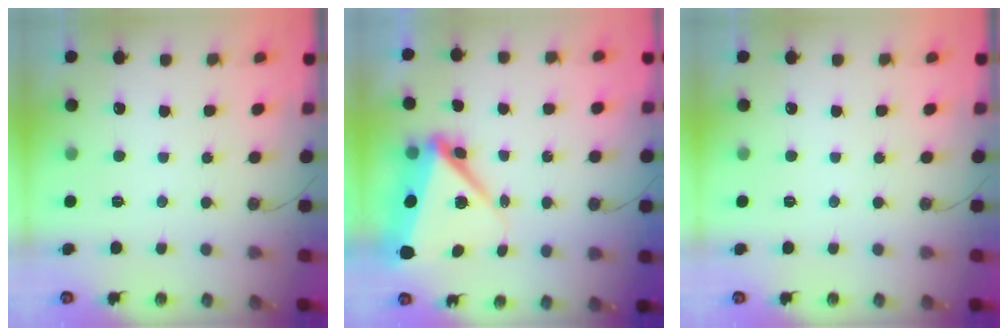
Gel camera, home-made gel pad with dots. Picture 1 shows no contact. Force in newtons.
{"total": 12.4, "press": 12.3, "slide": 1.5}
{"total": 0.0}